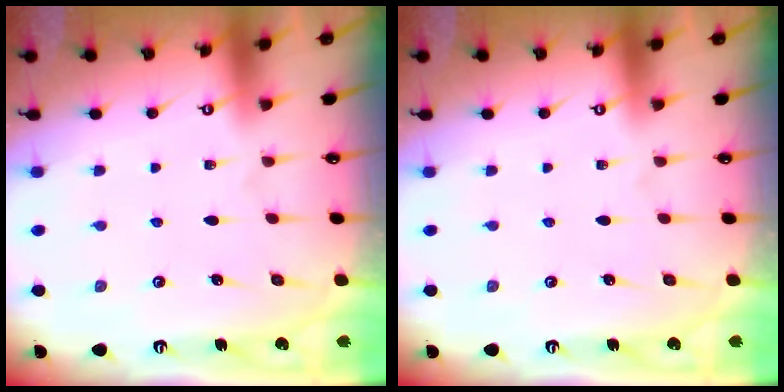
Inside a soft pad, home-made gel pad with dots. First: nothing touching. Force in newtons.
{"total": 0.0}